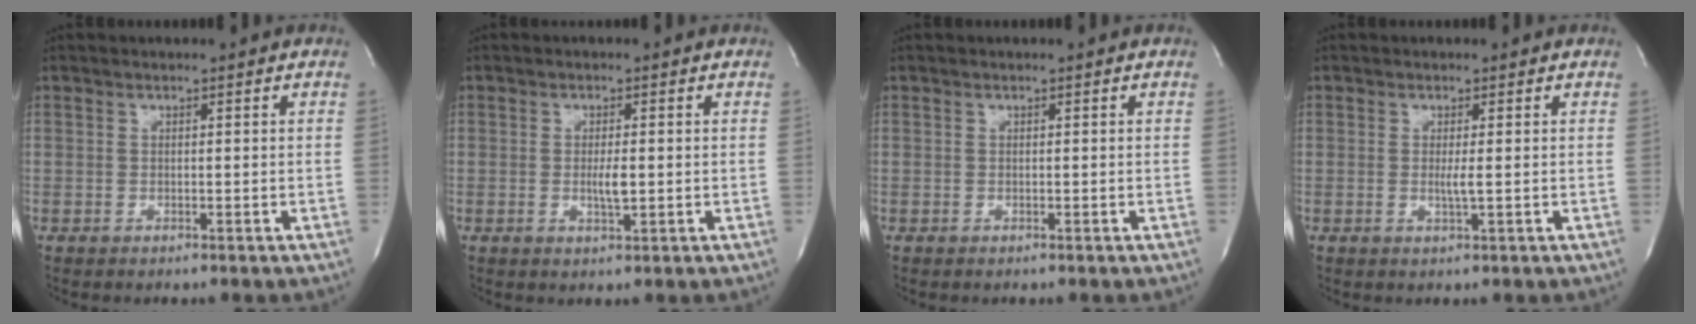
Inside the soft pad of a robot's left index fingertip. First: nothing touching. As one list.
[{"total": 2.6, "force": [-0.2, 0.5, 2.5], "torque": [-0.049, -0.003, -0.003]}, {"total": 0.0}, {"total": 1.6, "force": [-0.1, -0.2, 1.6], "torque": [-0.036, -0.004, -0.002]}]